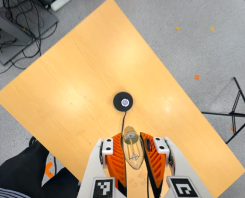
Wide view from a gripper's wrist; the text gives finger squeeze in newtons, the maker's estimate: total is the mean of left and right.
{"total": 22.9, "left": 24.7, "right": 21.0}